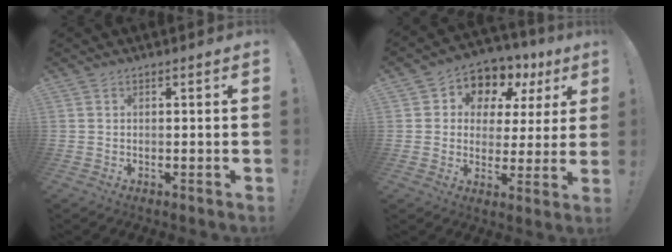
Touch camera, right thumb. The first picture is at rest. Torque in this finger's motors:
{"motor_torque": [0.69, 2.20, 0.46, -0.32, 0.00]}